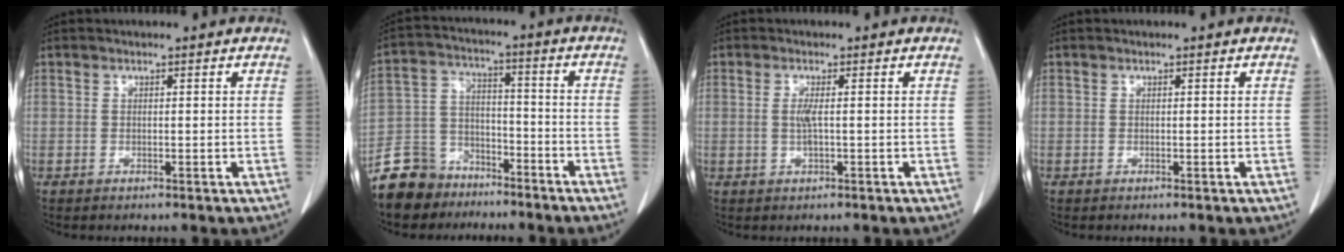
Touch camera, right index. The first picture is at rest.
{"total": 9.8, "force": [-7.7, 5.9, 1.4], "torque": [-0.040, 0.025, -0.141]}
{"total": 1.9, "force": [-0.1, 0.2, 1.9], "torque": [-0.044, -0.001, -0.002]}
{"total": 0.0}